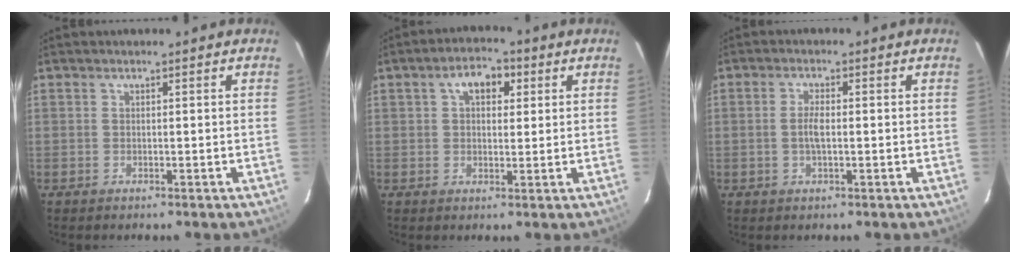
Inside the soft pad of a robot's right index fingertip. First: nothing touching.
{"total": 5.8, "force": [2.1, 3.6, 4.1], "torque": [-0.063, 0.023, 0.034]}
{"total": 3.0, "force": [-0.2, 1.0, 2.8], "torque": [-0.056, 0.002, -0.003]}